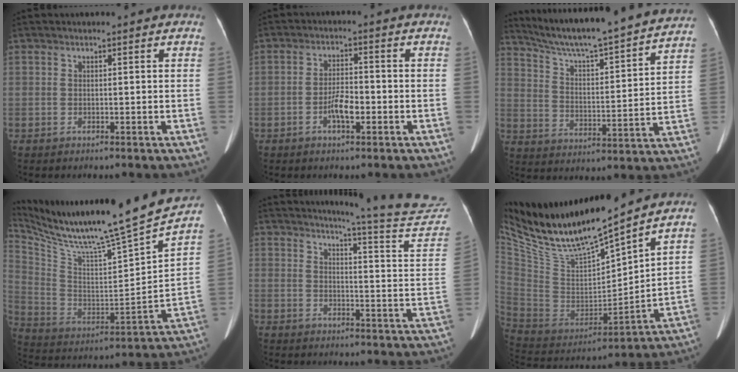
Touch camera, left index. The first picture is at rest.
{"total": 3.9, "force": [-1.7, 1.2, 3.4], "torque": [-0.063, 0.004, -0.033]}
{"total": 23.6, "force": [21.5, 0.3, 9.8], "torque": [-0.161, -0.024, 0.305]}
{"total": 25.5, "force": [22.3, -0.9, 12.2], "torque": [-0.234, -0.076, 0.351]}
{"total": 20.7, "force": [19.9, -1.6, 5.3], "torque": [-0.074, -0.142, 0.220]}
{"total": 20.1, "force": [17.4, 1.2, 10.0], "torque": [-0.196, -0.007, 0.329]}